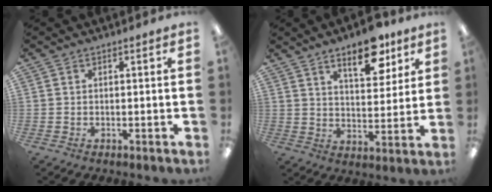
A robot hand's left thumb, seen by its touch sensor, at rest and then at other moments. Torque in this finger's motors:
{"motor_torque": [0.25, 0.30, -0.25, 0.16, 0.06]}